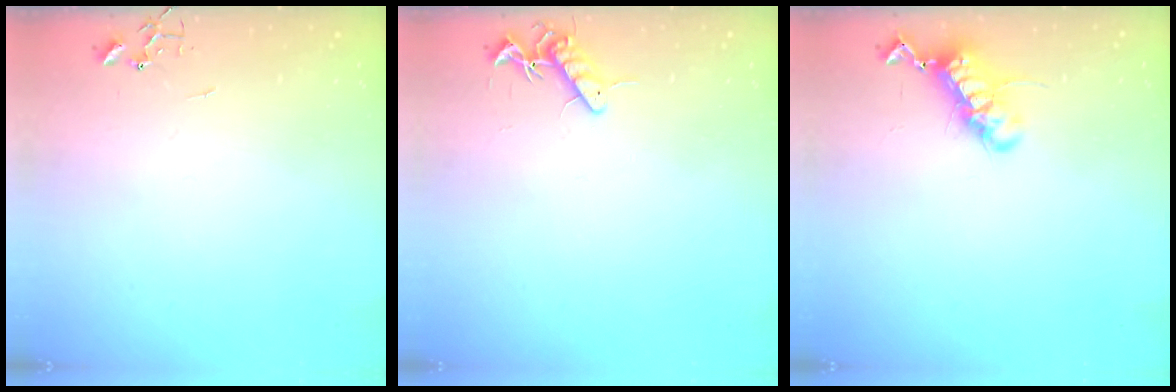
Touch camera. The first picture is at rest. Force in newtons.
{"total": 8.1, "press": 8.1, "slide": 0.8}
{"total": 12.5, "press": 12.5, "slide": 0.9}